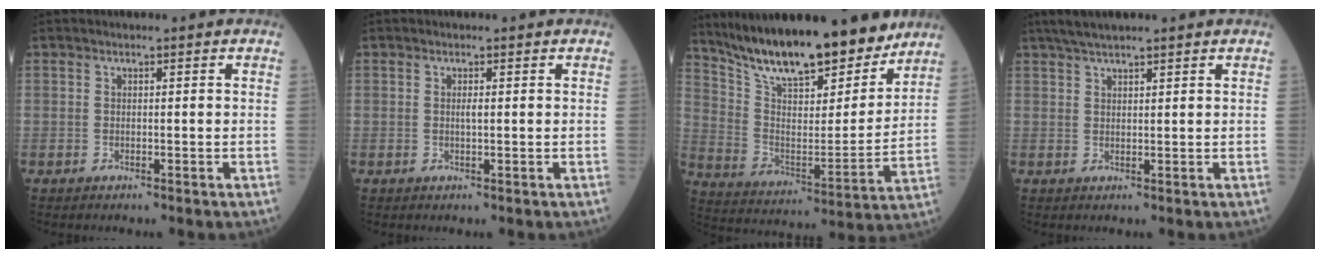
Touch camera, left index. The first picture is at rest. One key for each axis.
{"total": 0.7, "fx": 0.2, "fy": 0.1, "fz": 0.7, "tx": -0.019, "ty": -0.001, "tz": 0.004}
{"total": 21.4, "fx": 18.3, "fy": 4.6, "fz": 10.2, "tx": -0.175, "ty": -0.015, "tz": 0.300}
{"total": 5.1, "fx": 4.3, "fy": 0.3, "fz": 2.8, "tx": -0.050, "ty": 0.032, "tz": 0.078}